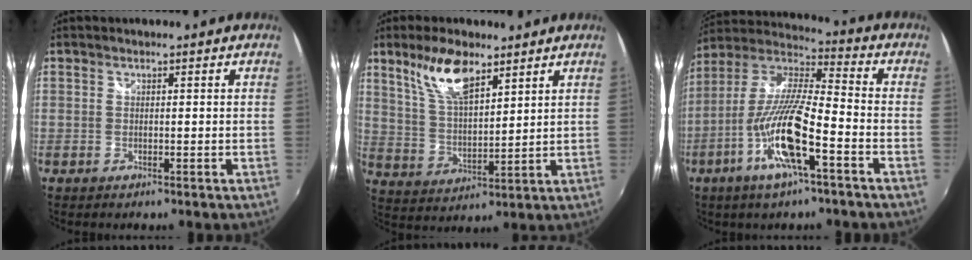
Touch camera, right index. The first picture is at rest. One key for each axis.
{"total": 10.5, "fx": 6.8, "fy": 3.7, "fz": 7.0, "tx": -0.134, "ty": 0.008, "tz": 0.139}
{"total": 16.5, "fx": -7.3, "fy": 2.9, "fz": 14.5, "tx": -0.287, "ty": -0.019, "tz": -0.143}